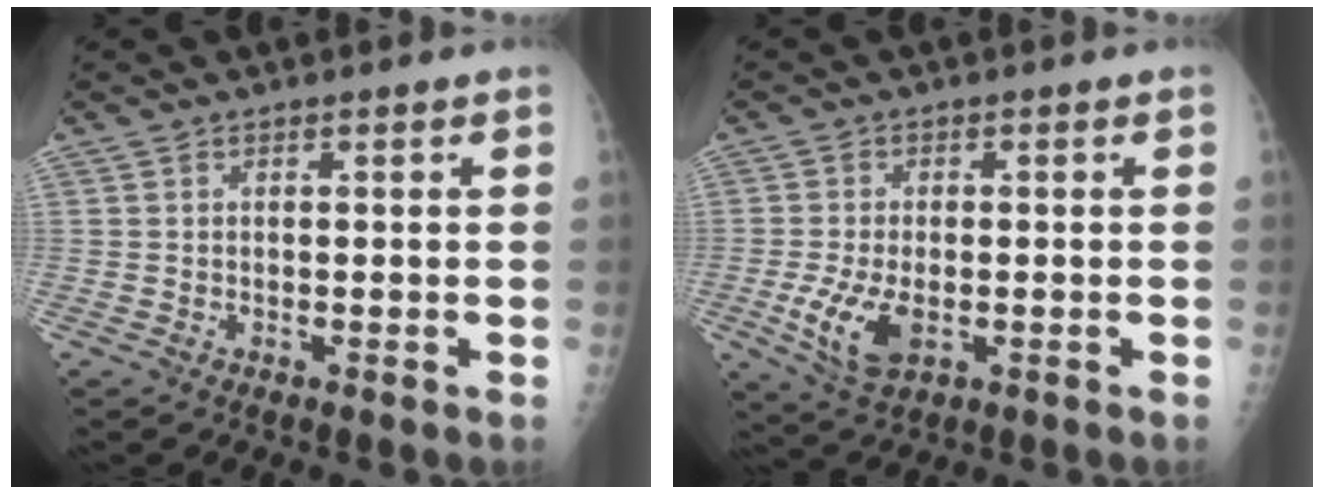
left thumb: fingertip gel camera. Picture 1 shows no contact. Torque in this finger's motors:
{"motor_torque": [-0.25, 0.43, 0.30, 0.04, 0.10]}